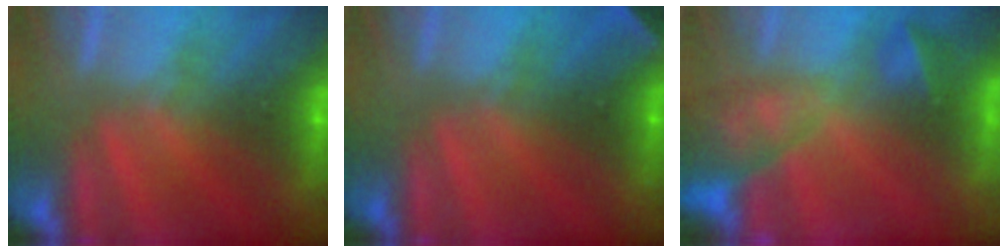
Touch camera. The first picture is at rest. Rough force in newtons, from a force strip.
{"total": 2.0}
{"total": 9.3}